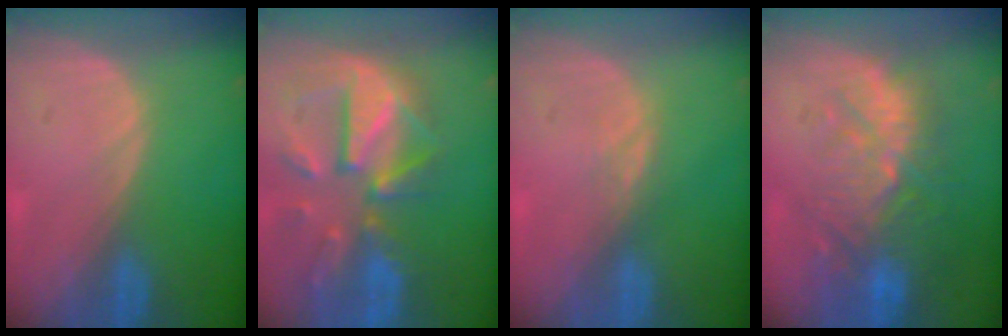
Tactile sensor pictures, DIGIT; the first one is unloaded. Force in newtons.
{"total": 12.1, "press": 10.5, "slide": 5.9}
{"total": 1.4, "press": 1.4, "slide": 0.3}
{"total": 11.2, "press": 9.9, "slide": 5.4}